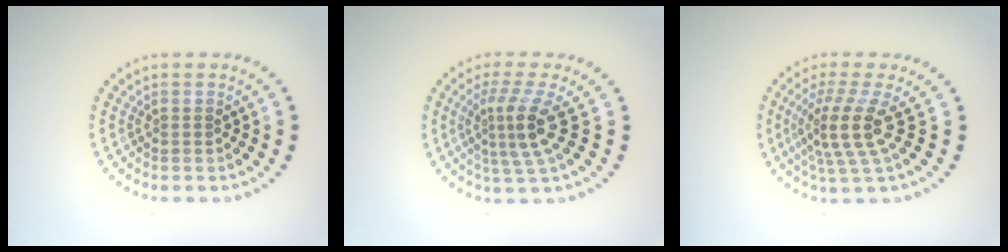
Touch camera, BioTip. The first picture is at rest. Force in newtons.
{"total": 3.6, "press": 2.6, "slide": 2.5}
{"total": 4.1, "press": 2.9, "slide": 2.9}